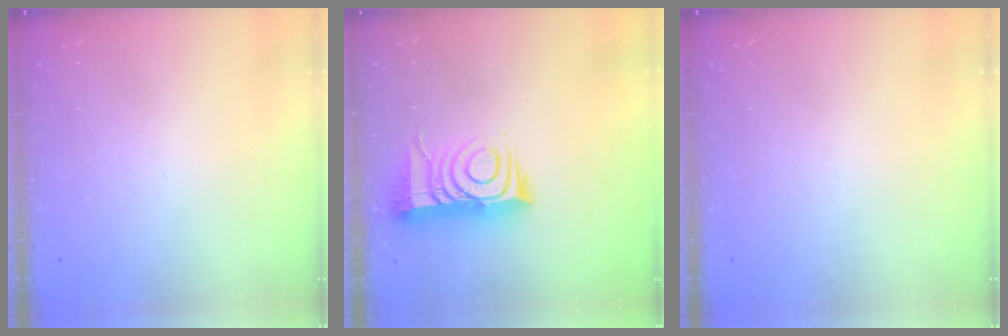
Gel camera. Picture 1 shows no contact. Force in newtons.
{"total": 12.2, "press": 12.2, "slide": 1.1}
{"total": 0.0}